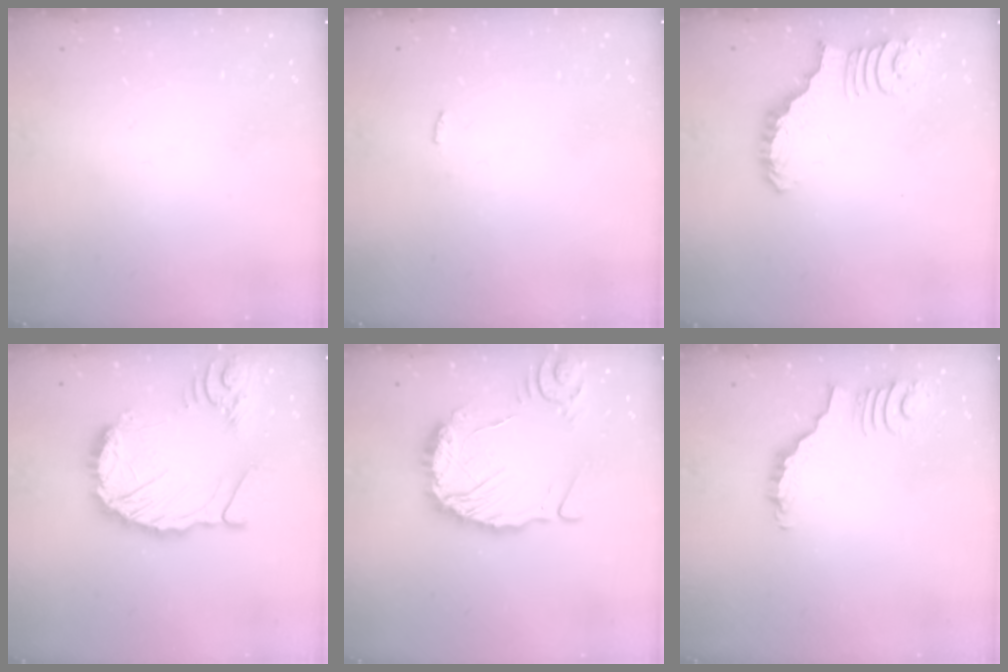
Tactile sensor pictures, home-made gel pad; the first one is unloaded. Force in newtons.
{"total": 1.9, "press": 1.9, "slide": 0.1}
{"total": 2.7, "press": 2.7, "slide": 0.5}
{"total": 17.2, "press": 17.0, "slide": 2.3}
{"total": 11.8, "press": 11.7, "slide": 1.3}
{"total": 3.9, "press": 3.9, "slide": 0.7}